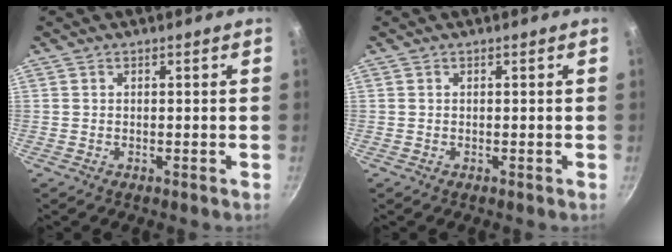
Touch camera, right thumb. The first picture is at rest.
{"total": 0.0}